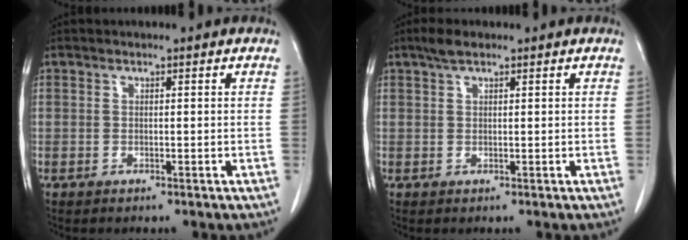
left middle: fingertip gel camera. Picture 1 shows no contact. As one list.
[{"total": 2.2, "force": [1.6, 0.6, 1.4], "torque": [-0.032, 0.011, 0.030]}]